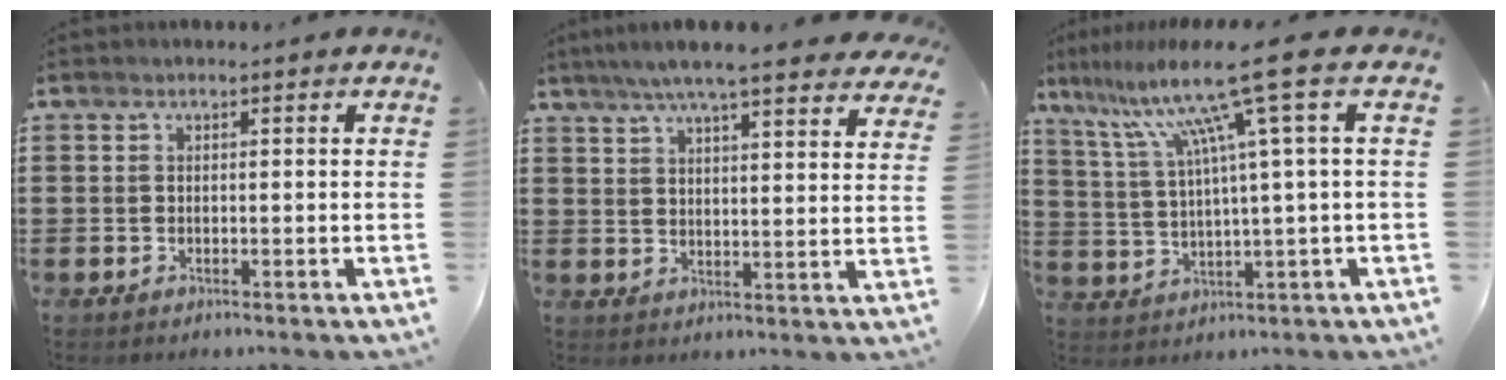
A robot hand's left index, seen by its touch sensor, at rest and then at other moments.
{"total": 7.1, "force": [6.1, 0.2, 3.5], "torque": [-0.087, -0.019, 0.108]}
{"total": 13.0, "force": [6.3, -0.8, 11.4], "torque": [-0.248, -0.024, 0.087]}